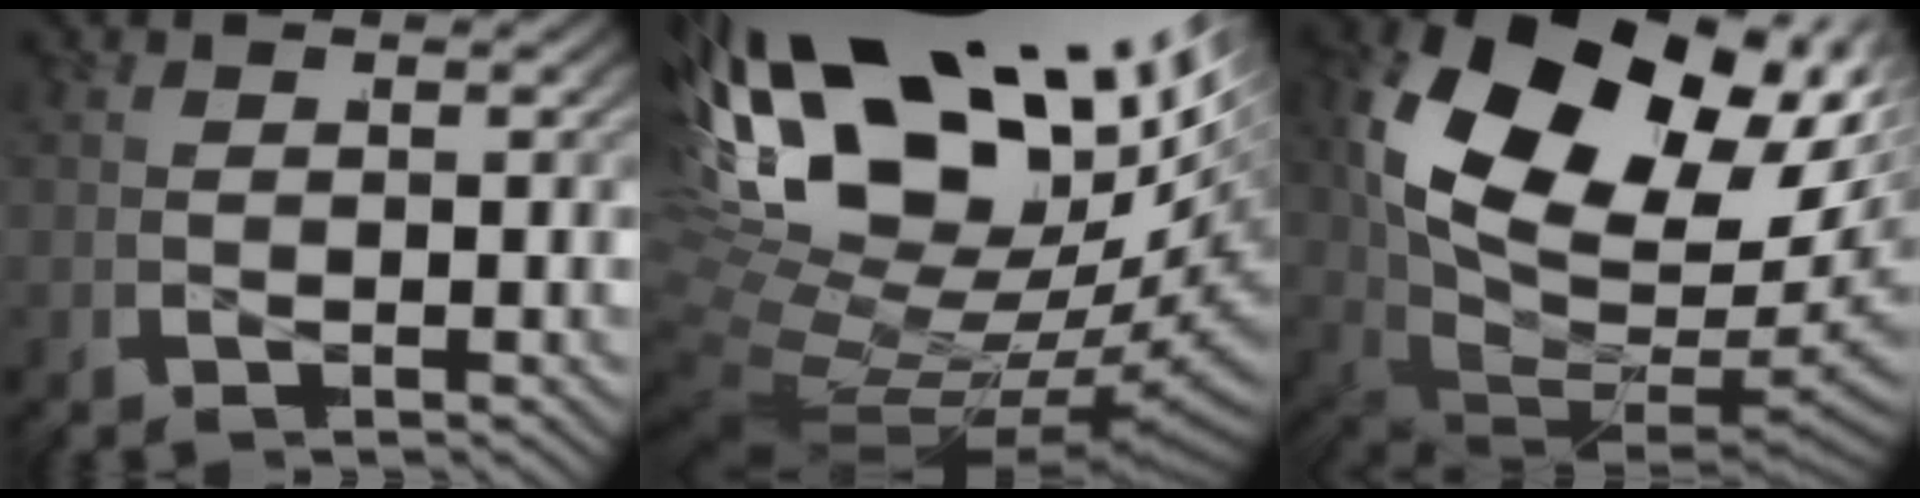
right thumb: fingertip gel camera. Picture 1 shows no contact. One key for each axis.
{"total": 23.2, "fx": 1.7, "fy": 14.5, "fz": 18.1, "tx": -0.304, "ty": -0.027, "tz": 0.037}
{"total": 22.4, "fx": 1.8, "fy": 14.7, "fz": 16.8, "tx": -0.326, "ty": -0.046, "tz": 0.049}